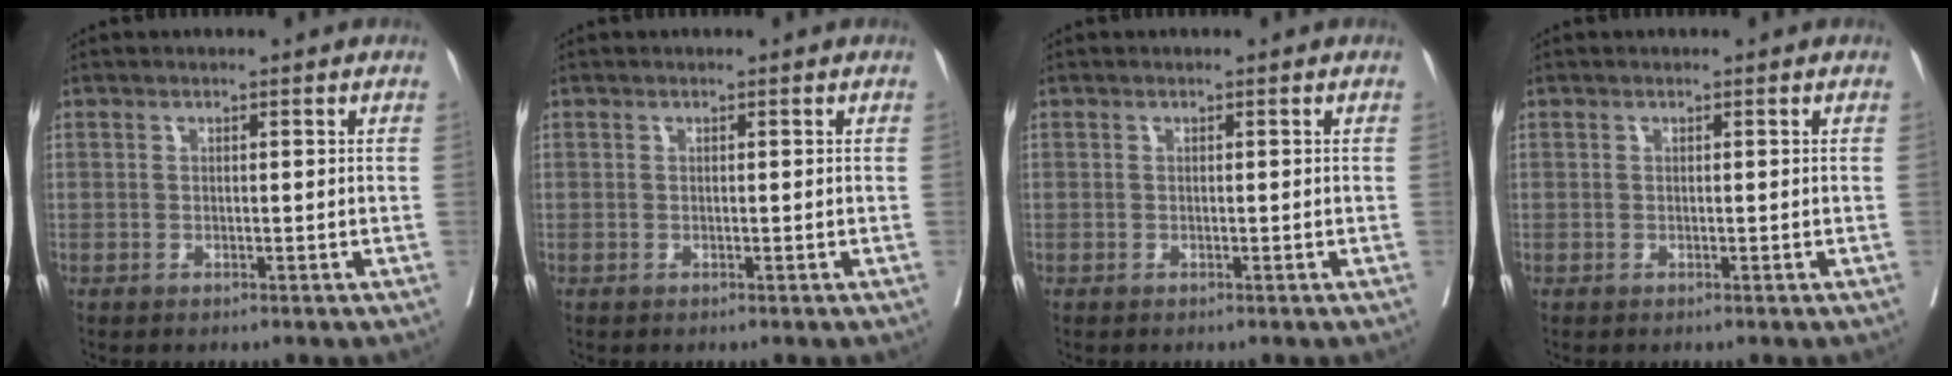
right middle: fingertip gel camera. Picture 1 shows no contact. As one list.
[{"total": 0.0}, {"total": 0.0}, {"total": 0.0}]